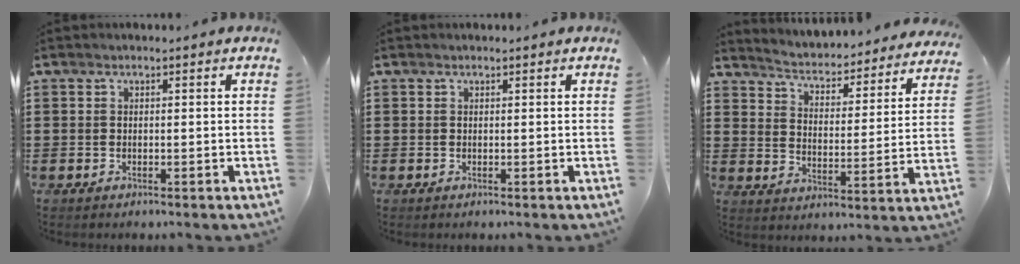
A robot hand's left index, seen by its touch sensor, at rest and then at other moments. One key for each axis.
{"total": 0.0}
{"total": 2.9, "fx": 2.9, "fy": -0.1, "fz": 0.4, "tx": -0.028, "ty": -0.035, "tz": 0.037}